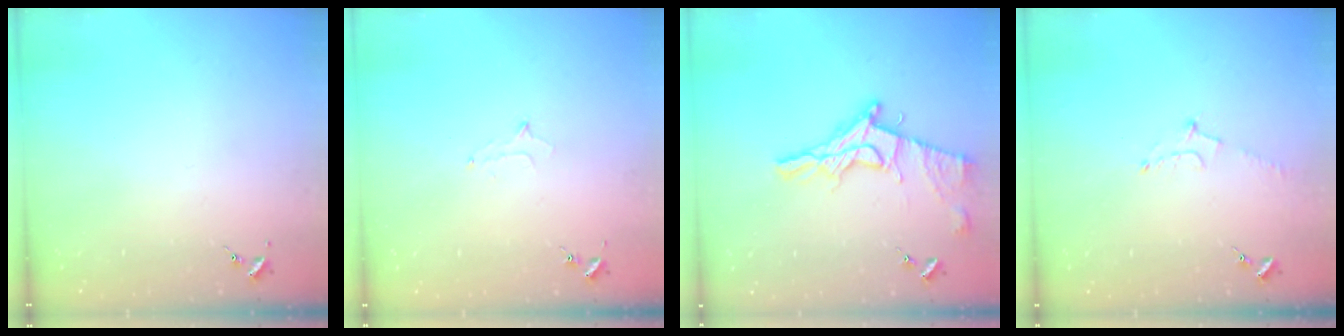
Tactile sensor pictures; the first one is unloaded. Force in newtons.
{"total": 5.8, "press": 5.7, "slide": 0.6}
{"total": 15.6, "press": 15.5, "slide": 1.6}
{"total": 5.6, "press": 5.5, "slide": 1.0}